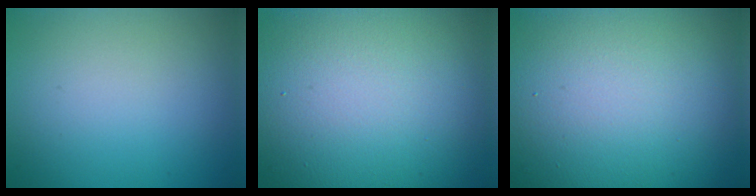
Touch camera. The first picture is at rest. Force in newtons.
{"total": 16.9, "press": 16.9, "slide": 0.6}
{"total": 18.9, "press": 18.9, "slide": 0.9}